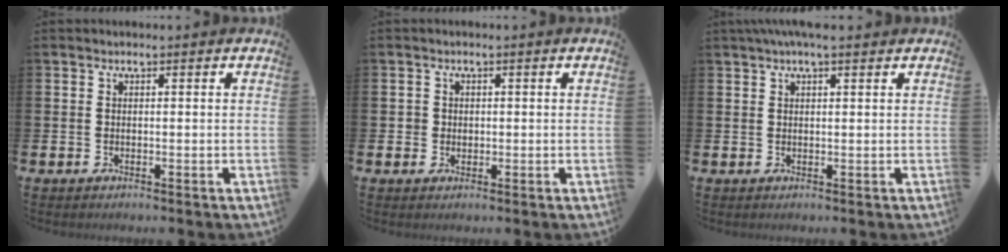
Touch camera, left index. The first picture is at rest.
{"total": 1.5, "force": [0.4, 1.4, 0.1], "torque": [0.002, 0.007, 0.004]}
{"total": 2.6, "force": [2.0, 0.4, 1.6], "torque": [-0.027, 0.000, 0.034]}